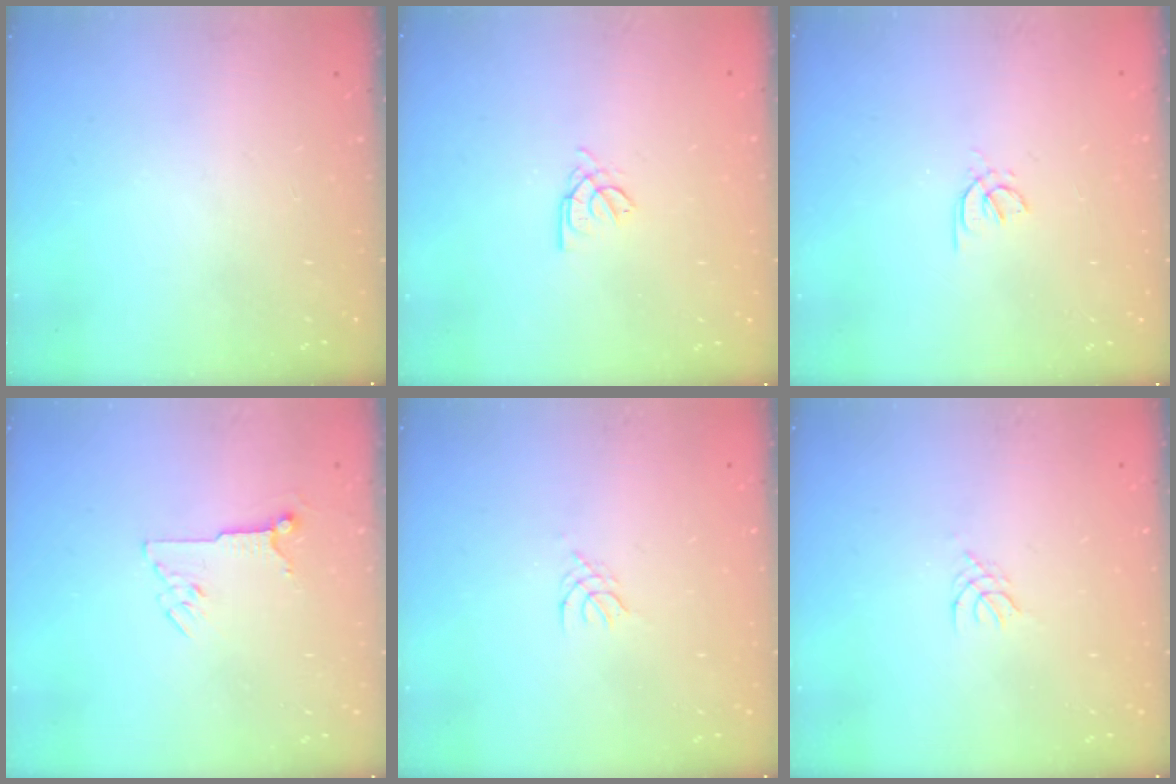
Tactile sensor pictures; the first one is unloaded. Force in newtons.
{"total": 2.2, "press": 2.2, "slide": 0.6}
{"total": 1.2, "press": 1.2, "slide": 0.4}
{"total": 6.3, "press": 6.3, "slide": 0.5}
{"total": 1.2, "press": 1.2, "slide": 0.3}
{"total": 1.2, "press": 1.2, "slide": 0.3}